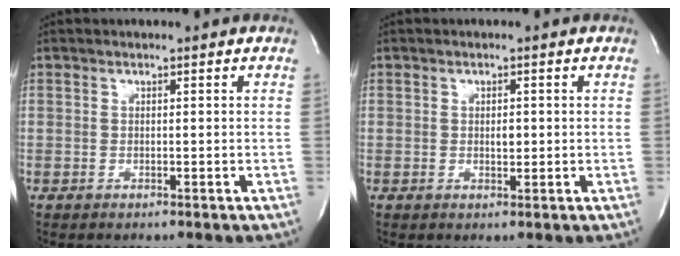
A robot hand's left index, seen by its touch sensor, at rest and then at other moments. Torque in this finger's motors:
{"motor_torque": [0.04, 0.01, 0.00, 0.00]}